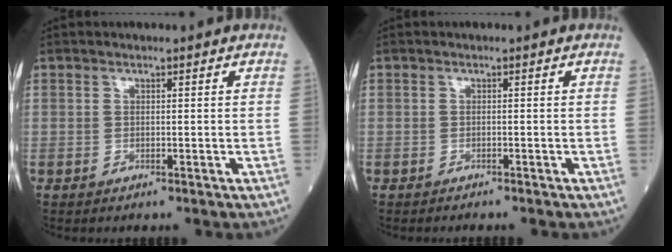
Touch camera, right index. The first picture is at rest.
{"total": 1.0, "force": [-0.9, 0.0, 0.3], "torque": [-0.005, 0.000, -0.013]}